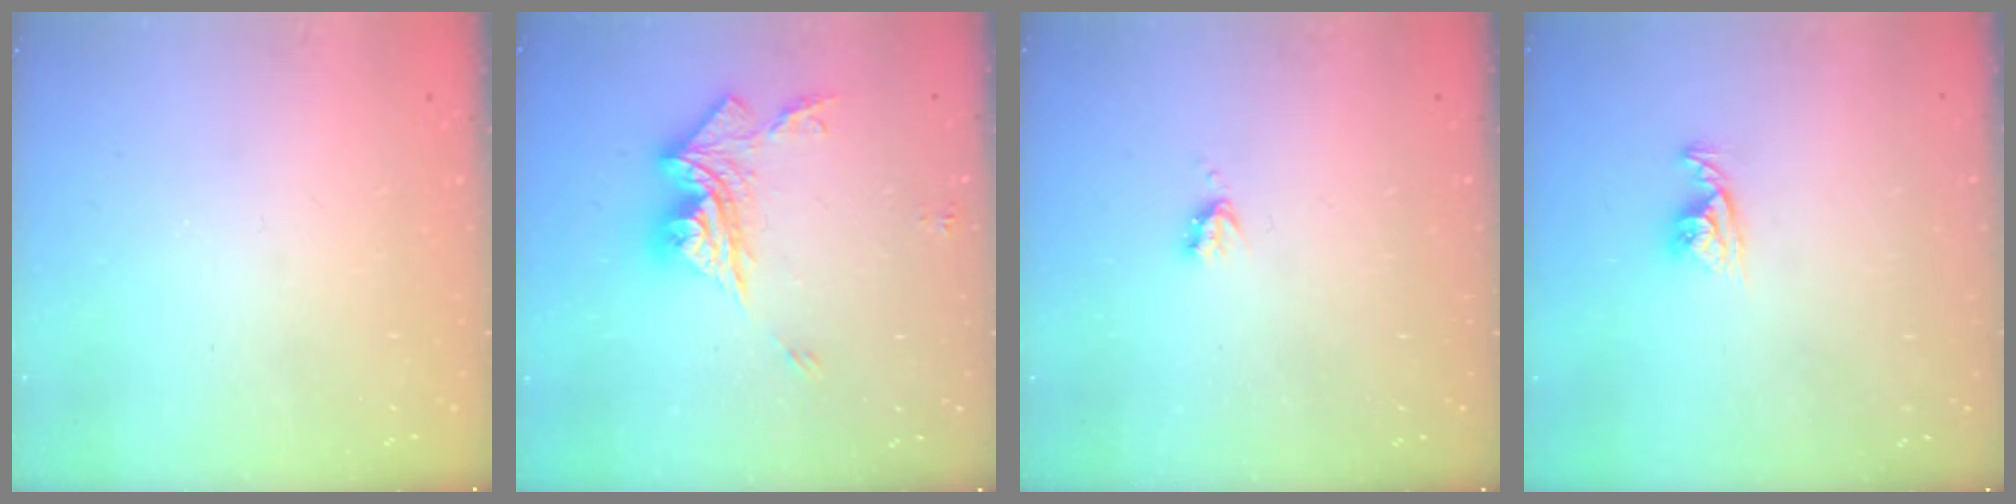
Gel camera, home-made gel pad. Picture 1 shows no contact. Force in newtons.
{"total": 14.4, "press": 14.3, "slide": 1.7}
{"total": 3.3, "press": 3.3, "slide": 0.5}
{"total": 5.9, "press": 5.9, "slide": 0.5}